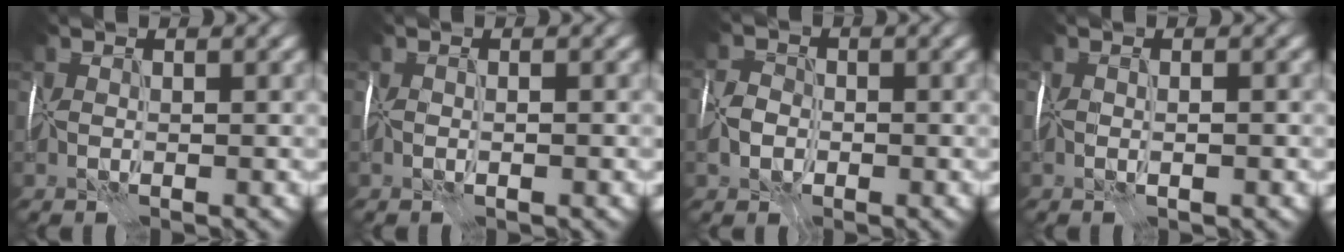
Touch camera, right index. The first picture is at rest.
{"total": 0.9, "force": [-0.8, 0.0, 0.3], "torque": [-0.003, -0.002, -0.014]}
{"total": 3.3, "force": [-1.4, 2.5, 1.7], "torque": [-0.038, -0.001, -0.031]}
{"total": 1.0, "force": [-0.9, 0.0, 0.6], "torque": [-0.010, -0.002, -0.016]}